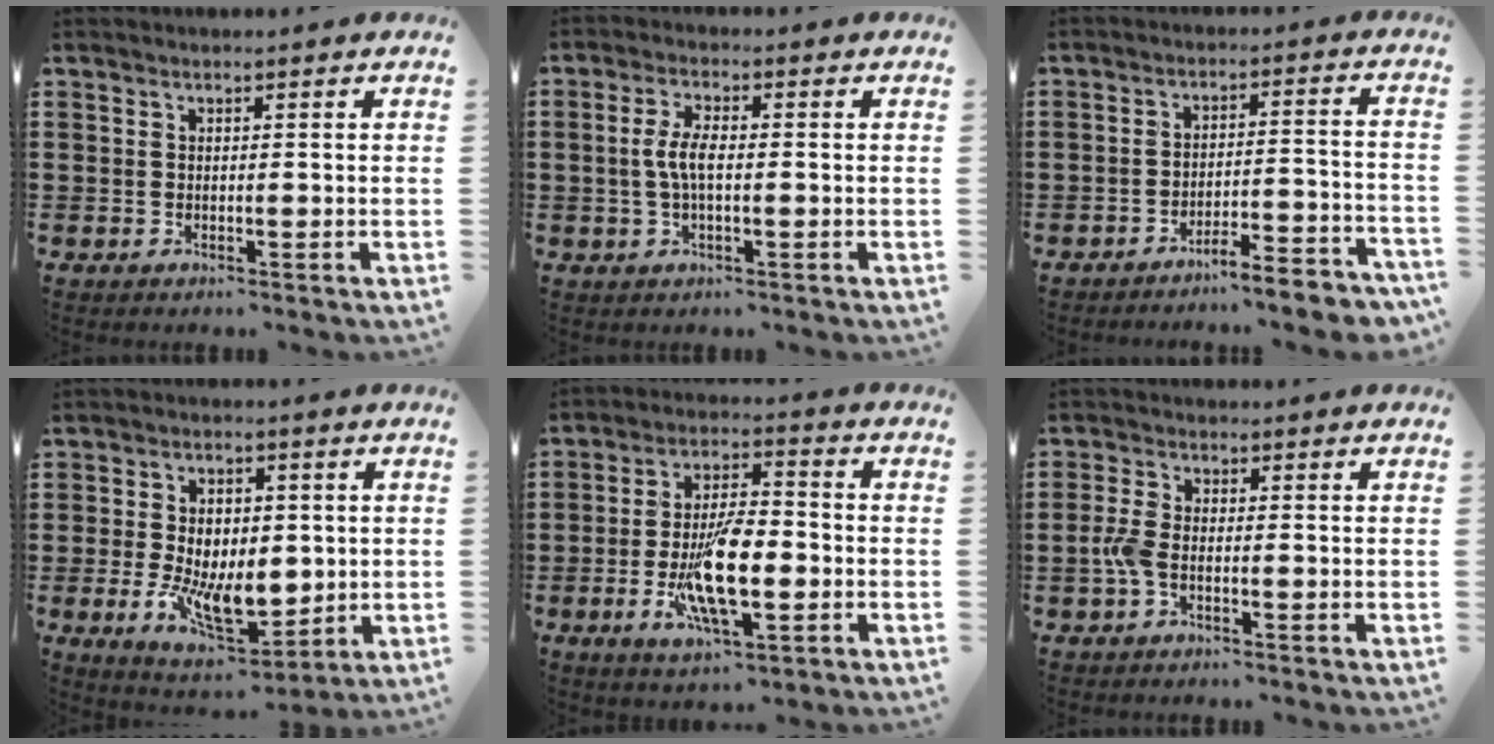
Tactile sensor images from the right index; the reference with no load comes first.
{"total": 4.5, "force": [-0.3, 1.6, 4.2], "torque": [-0.099, -0.003, -0.014]}
{"total": 5.6, "force": [-5.2, 0.0, 1.9], "torque": [-0.030, -0.006, -0.101]}
{"total": 9.2, "force": [-0.9, 5.7, 7.2], "torque": [-0.139, 0.002, -0.016]}
{"total": 12.2, "force": [-2.9, 4.5, 11.0], "torque": [-0.222, -0.008, -0.051]}
{"total": 3.2, "force": [-1.1, 1.3, 2.7], "torque": [-0.075, -0.007, -0.028]}